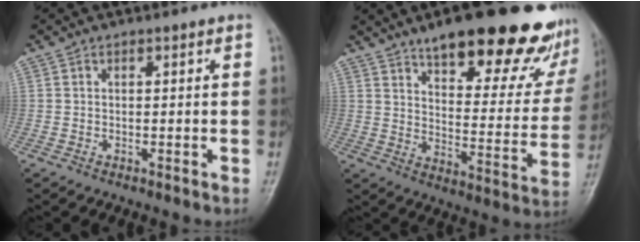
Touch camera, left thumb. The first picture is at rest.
{"total": 27.2, "force": [18.6, 9.0, 17.7], "torque": [-0.198, -0.074, 0.249]}